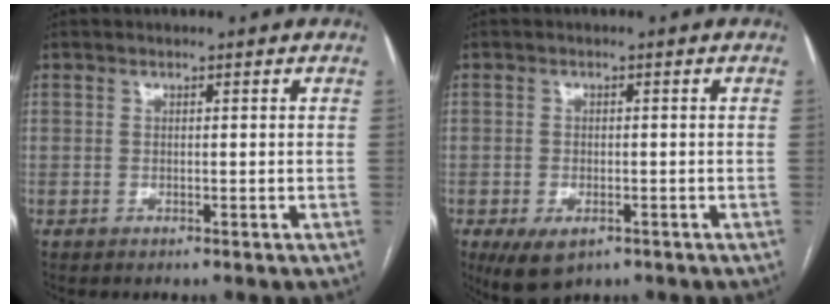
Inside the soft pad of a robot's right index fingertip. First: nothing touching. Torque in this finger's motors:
{"motor_torque": [0.55, -0.51, 0.20, 0.03]}